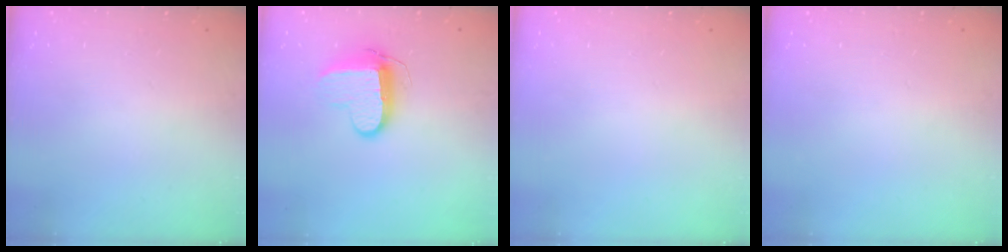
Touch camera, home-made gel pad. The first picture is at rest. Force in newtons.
{"total": 10.4, "press": 10.4, "slide": 0.5}
{"total": 0.0}
{"total": 0.0}